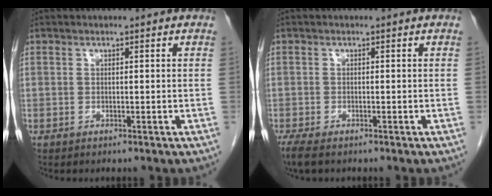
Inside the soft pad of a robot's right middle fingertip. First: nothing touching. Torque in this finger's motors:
{"motor_torque": [0.54, -0.31, -0.01, 0.02]}